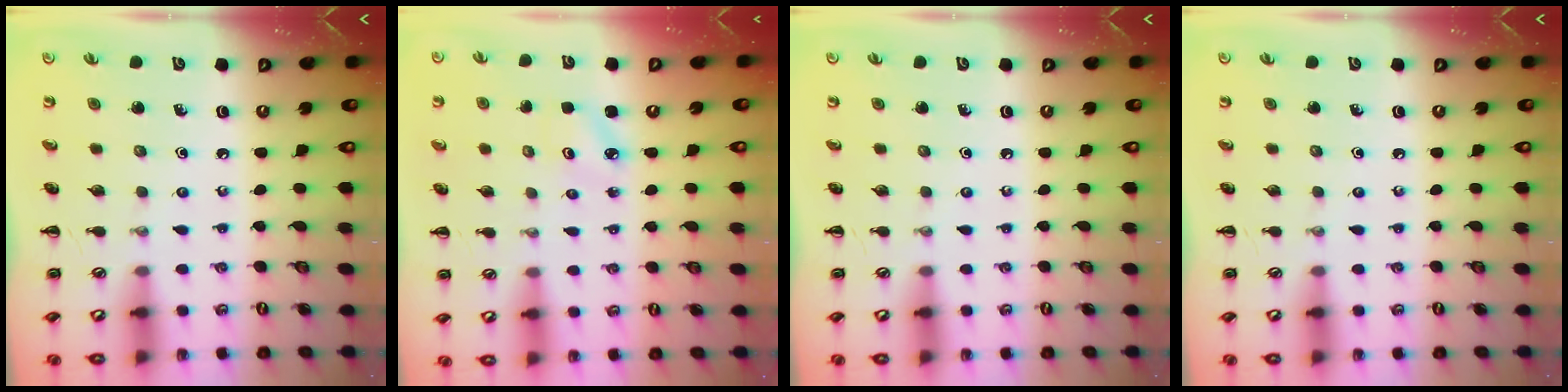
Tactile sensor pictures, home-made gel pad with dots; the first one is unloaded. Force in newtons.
{"total": 2.3, "press": 2.2, "slide": 0.6}
{"total": 0.0}
{"total": 0.0}